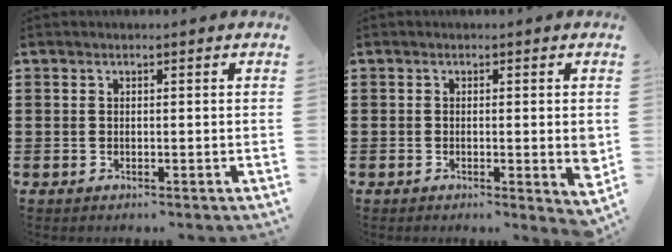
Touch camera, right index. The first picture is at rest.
{"total": 2.3, "force": [0.0, 0.6, 2.2], "torque": [-0.031, -0.003, -0.002]}